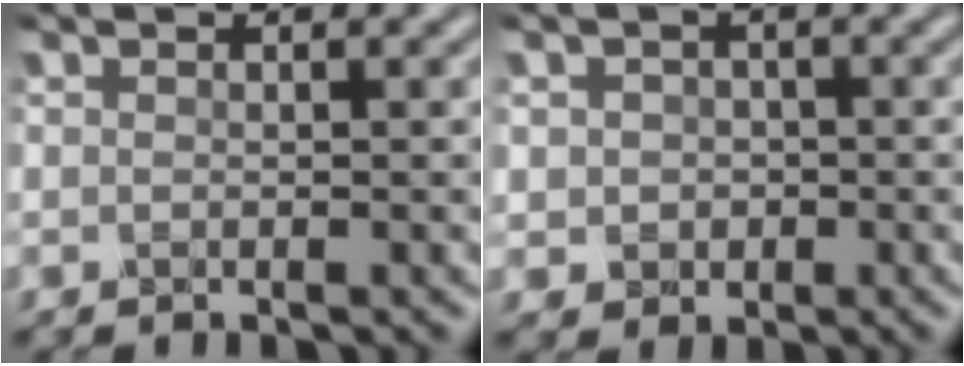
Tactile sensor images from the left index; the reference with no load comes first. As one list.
[{"total": 2.3, "force": [0.1, 2.2, 0.6], "torque": [0.005, 0.003, -0.009]}]